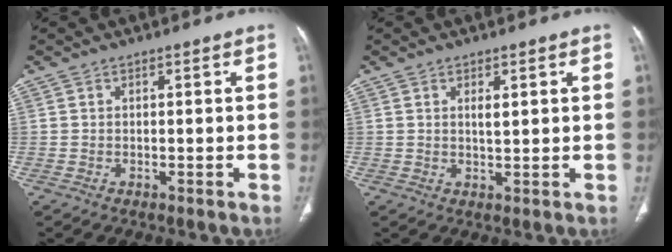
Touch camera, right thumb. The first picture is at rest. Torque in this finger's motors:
{"motor_torque": [0.26, -0.36, -0.27, 0.08, 0.09]}